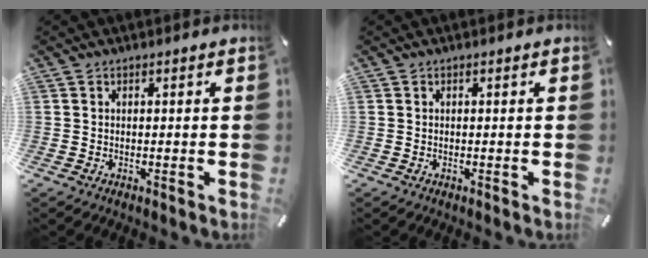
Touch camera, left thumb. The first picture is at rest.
{"total": 0.0}